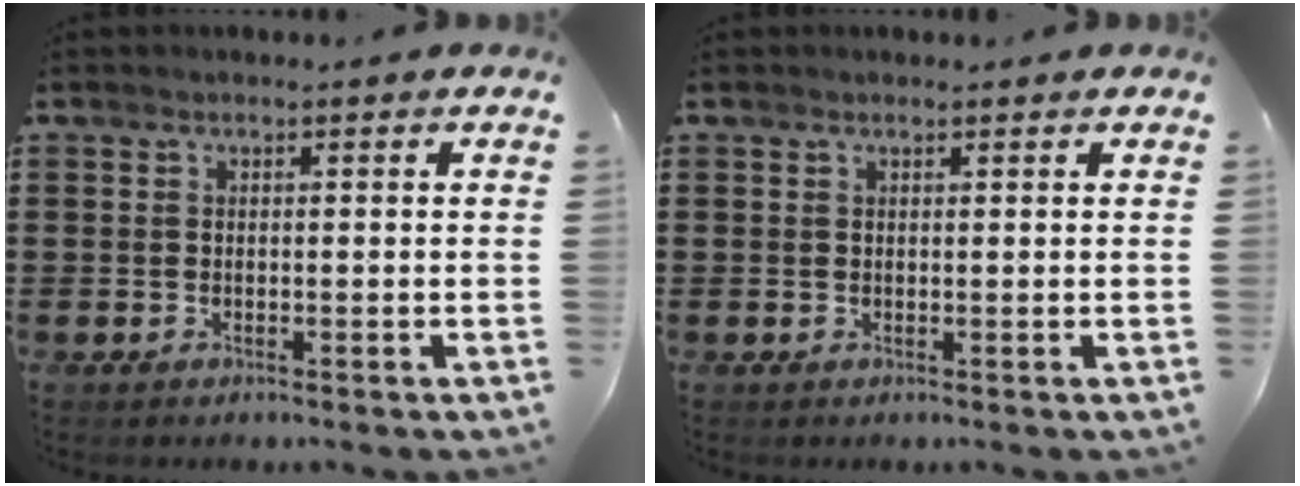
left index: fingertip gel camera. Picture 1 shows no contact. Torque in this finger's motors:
{"motor_torque": [0.43, 0.36, 0.03, 0.01]}